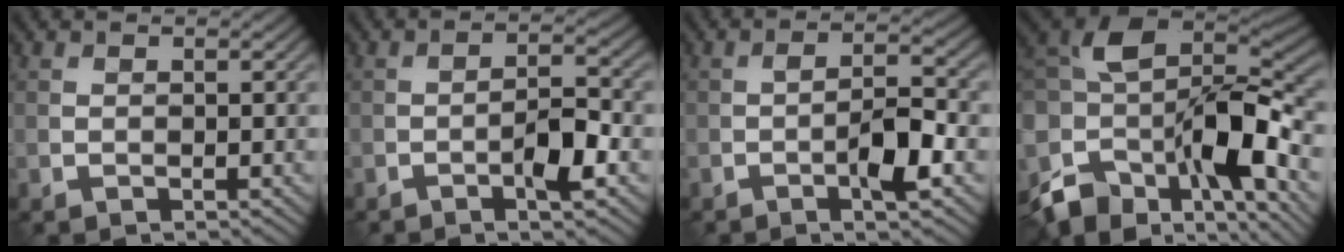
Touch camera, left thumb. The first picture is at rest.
{"total": 4.7, "force": [-2.1, 1.2, 4.0], "torque": [-0.067, 0.008, -0.042]}
{"total": 5.4, "force": [-2.2, 1.4, 4.7], "torque": [-0.083, 0.009, -0.043]}
{"total": 15.2, "force": [-4.0, 8.0, 12.2], "torque": [-0.251, 0.005, -0.083]}